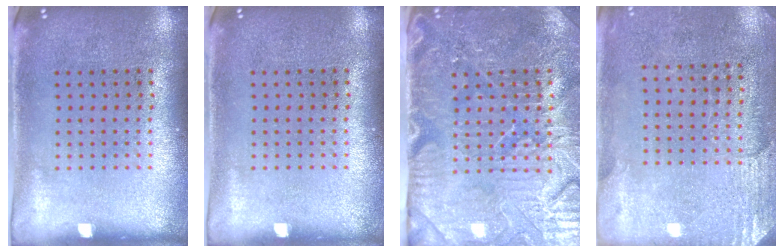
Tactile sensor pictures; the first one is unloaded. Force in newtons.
{"total": 0.0}
{"total": 5.0, "press": 4.5, "slide": 2.2}
{"total": 2.7, "press": 2.4, "slide": 1.2}